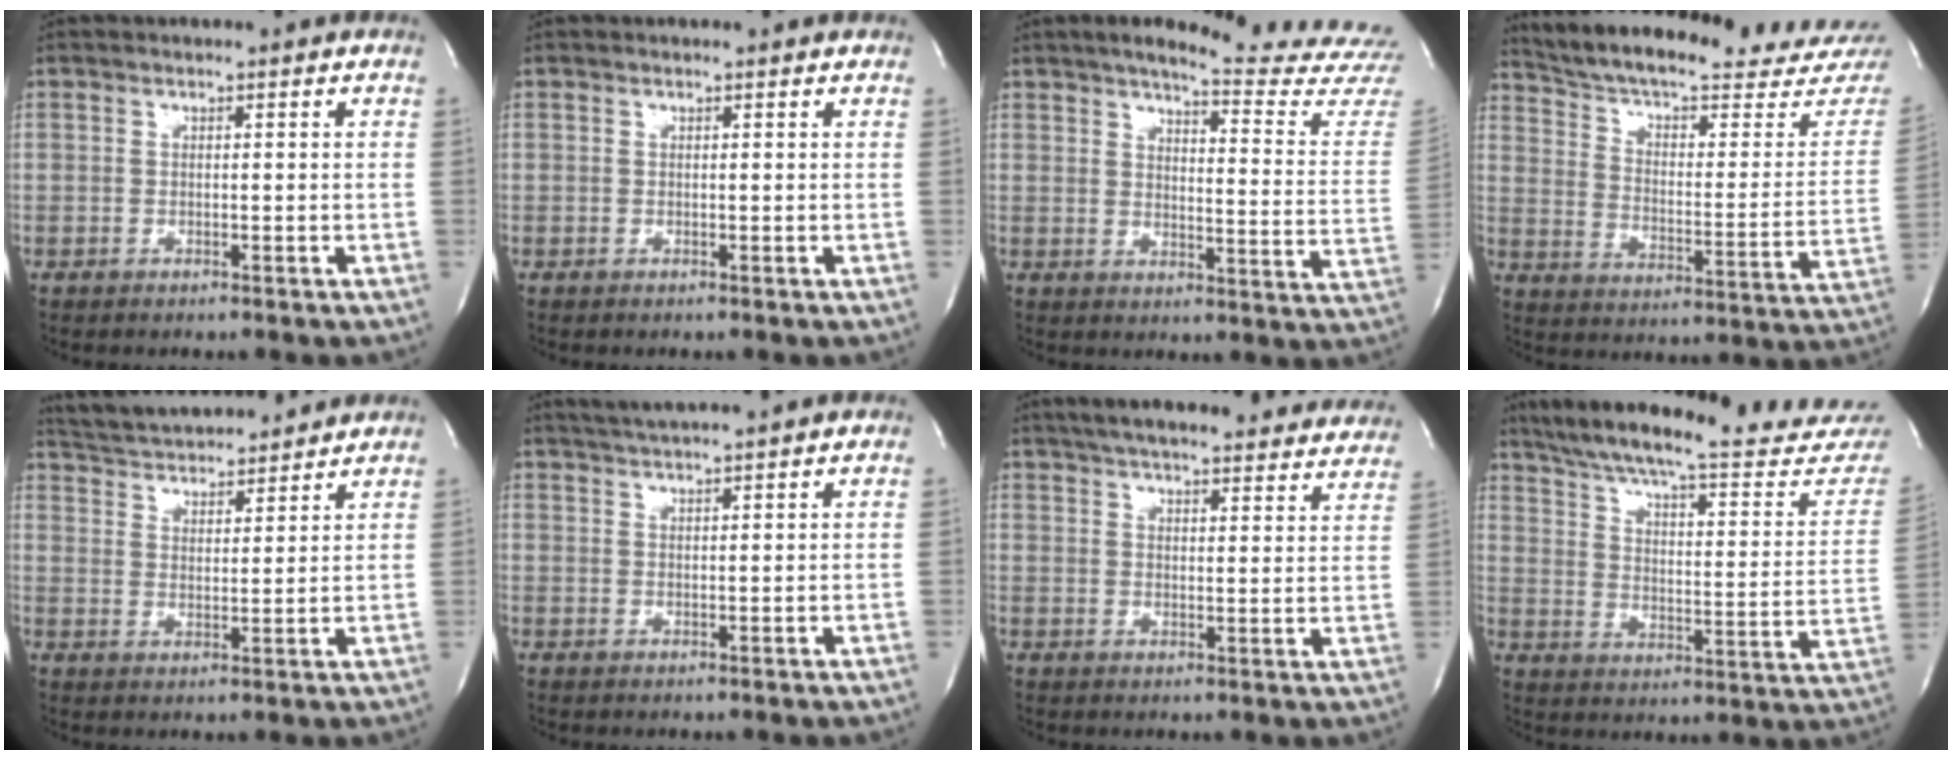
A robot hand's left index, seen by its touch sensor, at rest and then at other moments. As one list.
[{"total": 0.9, "force": [0.9, 0.1, 0.1], "torque": [-0.007, -0.001, 0.004]}, {"total": 20.1, "force": [18.9, -0.3, 6.7], "torque": [-0.086, -0.115, 0.212]}, {"total": 27.3, "force": [25.1, 3.7, 10.1], "torque": [-0.156, -0.078, 0.328]}, {"total": 14.2, "force": [13.4, 2.0, 4.3], "torque": [-0.080, 0.026, 0.213]}, {"total": 5.5, "force": [5.0, -0.9, 2.3], "torque": [-0.042, 0.020, 0.083]}, {"total": 28.8, "force": [25.9, 5.1, 11.5], "torque": [-0.187, -0.024, 0.314]}, {"total": 30.5, "force": [27.3, 3.5, 13.2], "torque": [-0.206, -0.080, 0.351]}]